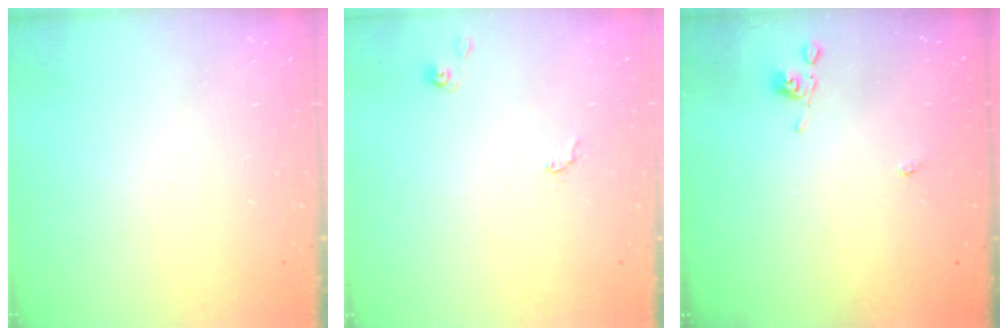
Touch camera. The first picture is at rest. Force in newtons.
{"total": 1.9, "press": 1.9, "slide": 0.2}
{"total": 2.1, "press": 2.1, "slide": 0.5}